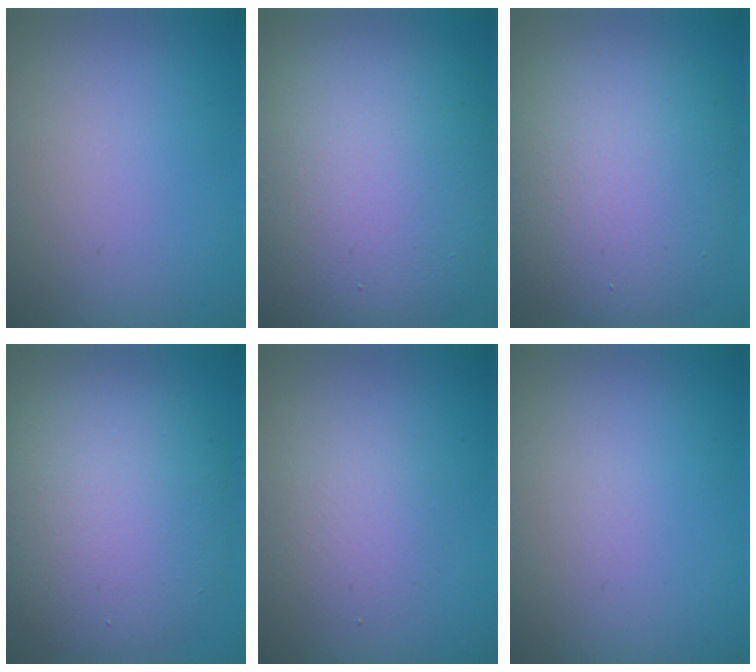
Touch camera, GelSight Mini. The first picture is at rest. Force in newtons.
{"total": 15.0, "press": 15.0, "slide": 0.7}
{"total": 10.0, "press": 10.0, "slide": 0.3}
{"total": 9.4, "press": 9.4, "slide": 0.8}
{"total": 2.4, "press": 2.4, "slide": 0.2}
{"total": 0.0}